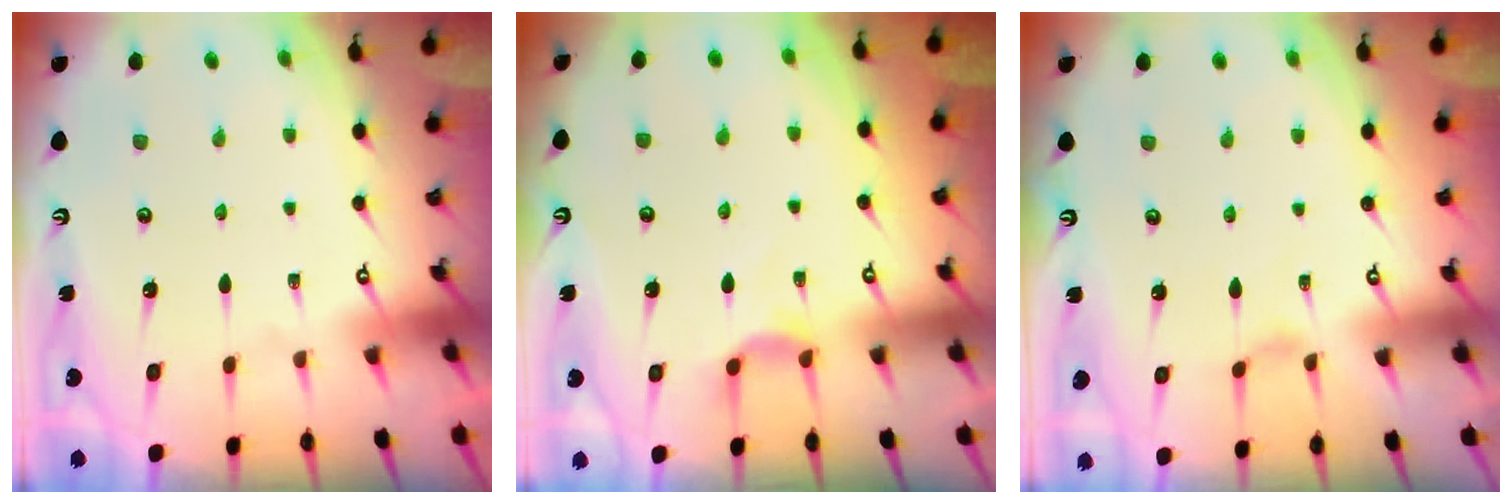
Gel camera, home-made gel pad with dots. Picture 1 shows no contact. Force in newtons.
{"total": 2.8, "press": 2.8, "slide": 0.3}
{"total": 0.0}